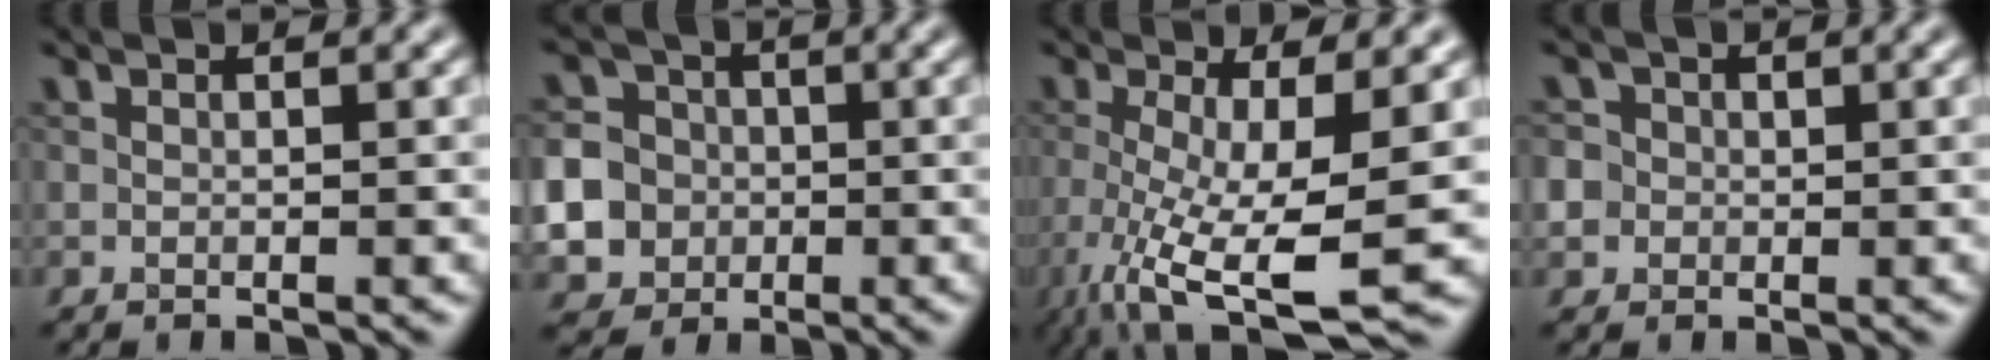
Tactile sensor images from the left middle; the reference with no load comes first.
{"total": 13.0, "force": [-3.3, 12.0, 3.6], "torque": [-0.108, -0.025, -0.087]}
{"total": 9.6, "force": [-2.8, 2.7, 8.8], "torque": [-0.174, -0.030, -0.042]}
{"total": 4.2, "force": [0.3, 4.0, 1.4], "torque": [-0.020, 0.030, -0.015]}